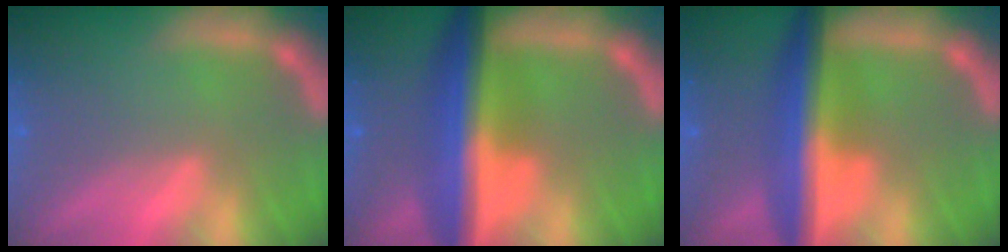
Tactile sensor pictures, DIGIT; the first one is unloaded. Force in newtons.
{"total": 10.0}
{"total": 8.4}